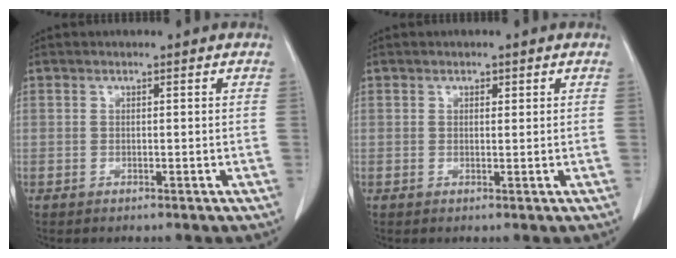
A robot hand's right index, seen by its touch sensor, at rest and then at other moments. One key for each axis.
{"total": 0.8, "fx": 0.4, "fy": 0.5, "fz": 0.4, "tx": -0.004, "ty": -0.002, "tz": 0.005}